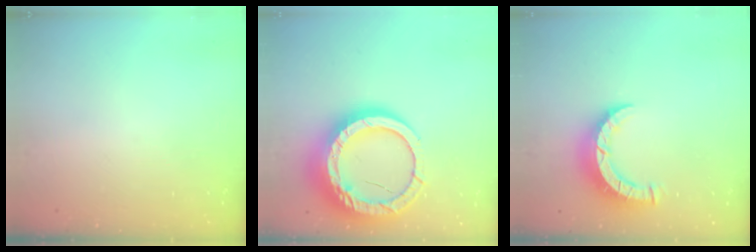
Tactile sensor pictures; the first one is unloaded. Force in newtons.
{"total": 22.8, "press": 22.7, "slide": 2.3}
{"total": 7.9, "press": 7.9, "slide": 1.0}